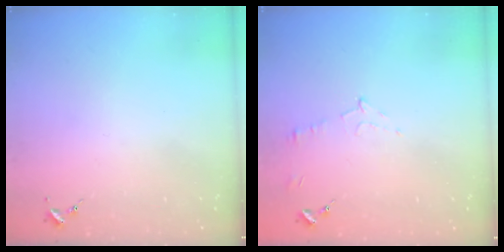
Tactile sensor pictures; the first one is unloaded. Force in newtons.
{"total": 5.4, "press": 5.4, "slide": 0.7}